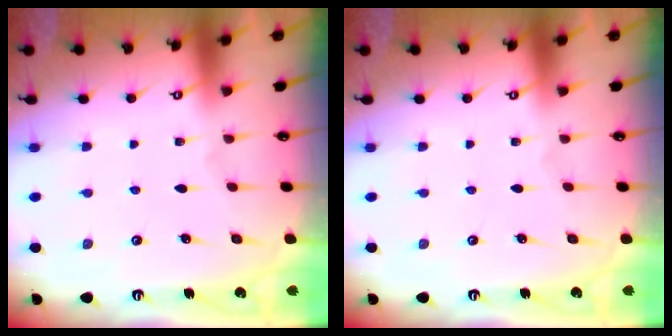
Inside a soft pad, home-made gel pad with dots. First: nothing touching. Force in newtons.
{"total": 0.0}